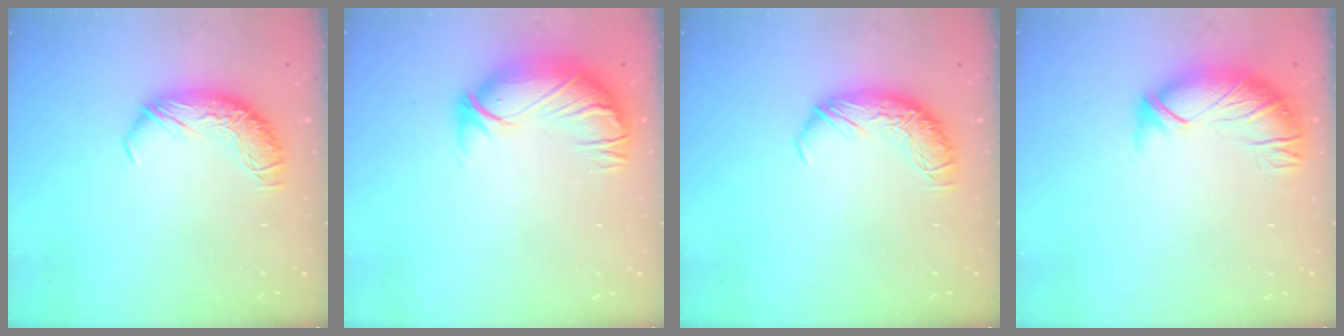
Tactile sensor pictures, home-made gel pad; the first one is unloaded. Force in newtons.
{"total": 3.0, "press": 0.3, "slide": 3.0}
{"total": 0.0}
{"total": 3.0, "press": 1.8, "slide": 2.5}